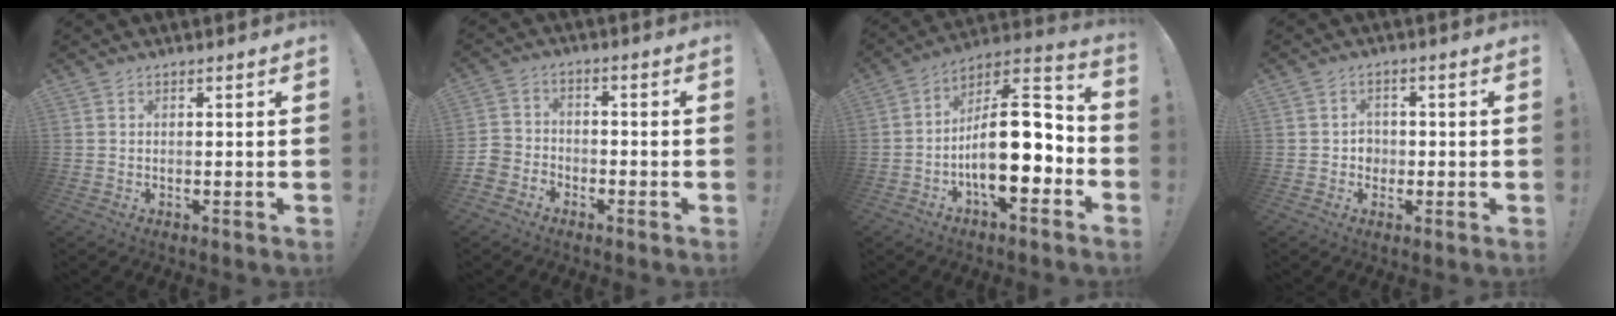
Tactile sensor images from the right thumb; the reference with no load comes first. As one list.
[{"total": 6.1, "force": [-4.4, 4.1, 1.3], "torque": [-0.034, 0.027, -0.084]}, {"total": 19.1, "force": [-3.8, 8.5, 16.6], "torque": [-0.266, 0.015, -0.055]}, {"total": 3.3, "force": [-0.5, 3.0, 1.1], "torque": [-0.008, -0.003, -0.013]}]